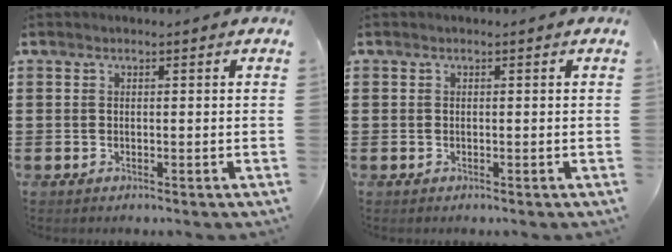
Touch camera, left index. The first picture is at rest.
{"total": 0.0}